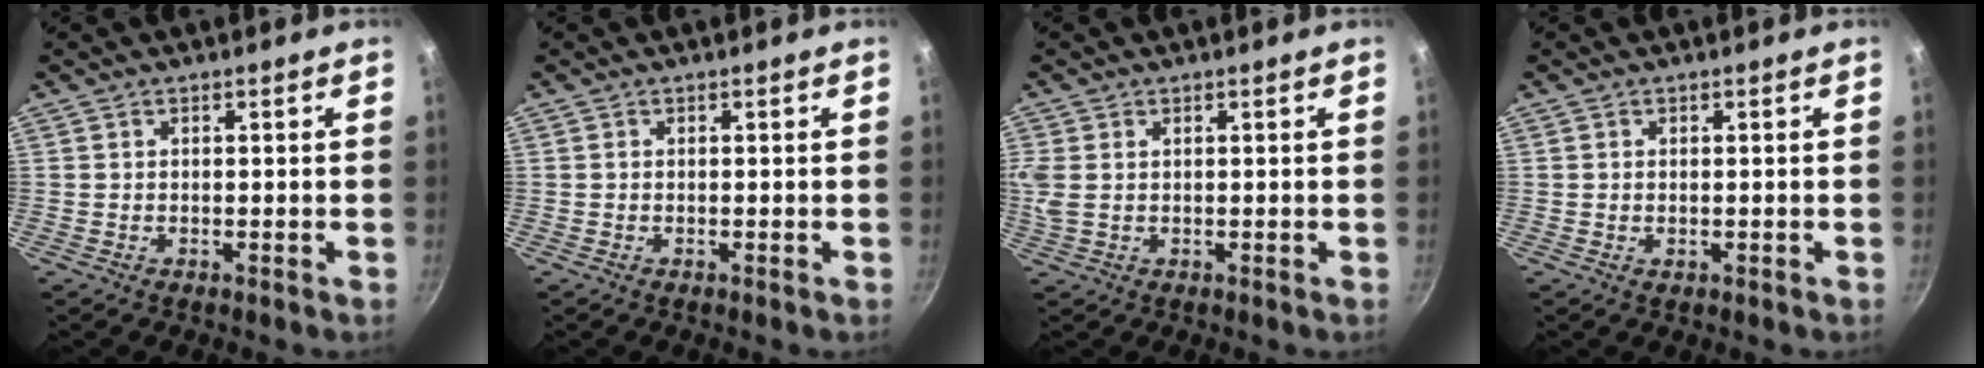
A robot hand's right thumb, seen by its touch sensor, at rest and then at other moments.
{"total": 0.0}
{"total": 4.0, "force": [0.6, 2.6, 3.0], "torque": [-0.098, 0.011, 0.017]}
{"total": 0.7, "force": [-0.1, 0.4, 0.6], "torque": [-0.012, -0.003, 0.001]}